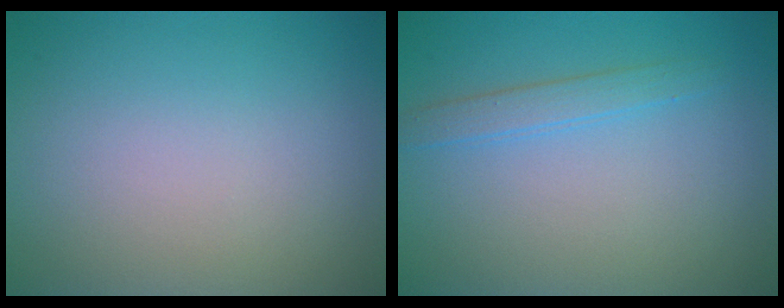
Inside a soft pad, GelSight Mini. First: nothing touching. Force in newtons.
{"total": 1.7, "press": 1.7, "slide": 0.0}